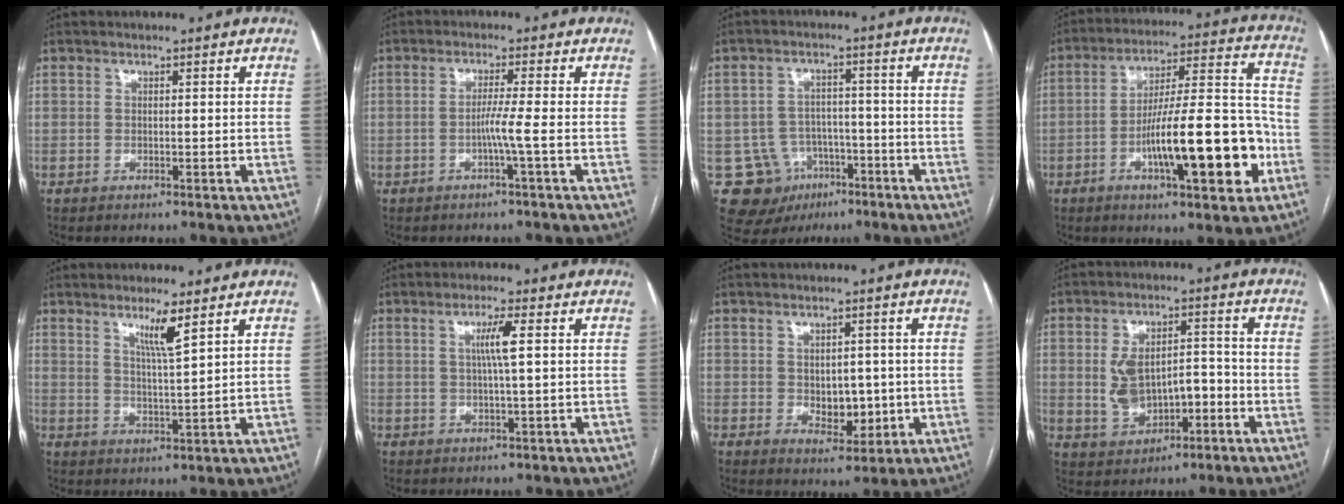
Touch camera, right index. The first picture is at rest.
{"total": 3.0, "force": [-1.0, -1.1, 2.6], "torque": [-0.046, -0.002, -0.020]}
{"total": 10.3, "force": [-4.5, 9.1, 1.9], "torque": [-0.036, 0.024, -0.053]}
{"total": 18.3, "force": [-6.1, 3.3, 17.0], "torque": [-0.268, 0.014, -0.085]}
{"total": 4.8, "force": [2.9, -0.4, 3.8], "torque": [-0.069, -0.012, 0.053]}
{"total": 4.0, "force": [0.8, -0.3, 3.9], "torque": [-0.073, 0.002, 0.015]}
{"total": 5.2, "force": [-0.2, 3.4, 3.9], "torque": [-0.048, 0.000, 0.010]}
{"total": 8.3, "force": [-1.6, 5.3, 6.1], "torque": [-0.118, 0.020, -0.016]}